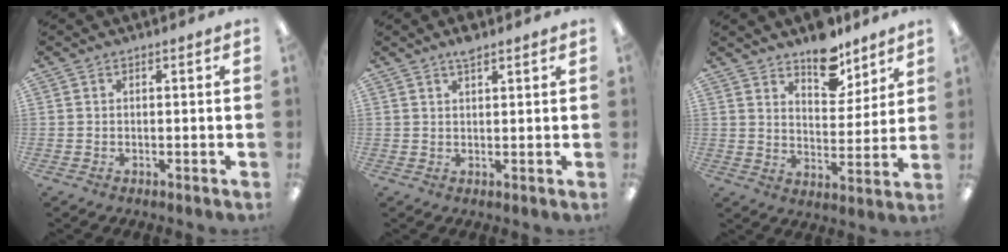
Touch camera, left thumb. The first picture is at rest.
{"total": 3.1, "force": [2.4, 0.7, 1.8], "torque": [-0.031, -0.001, 0.042]}
{"total": 11.0, "force": [8.9, 5.1, 4.1], "torque": [-0.038, -0.062, 0.157]}